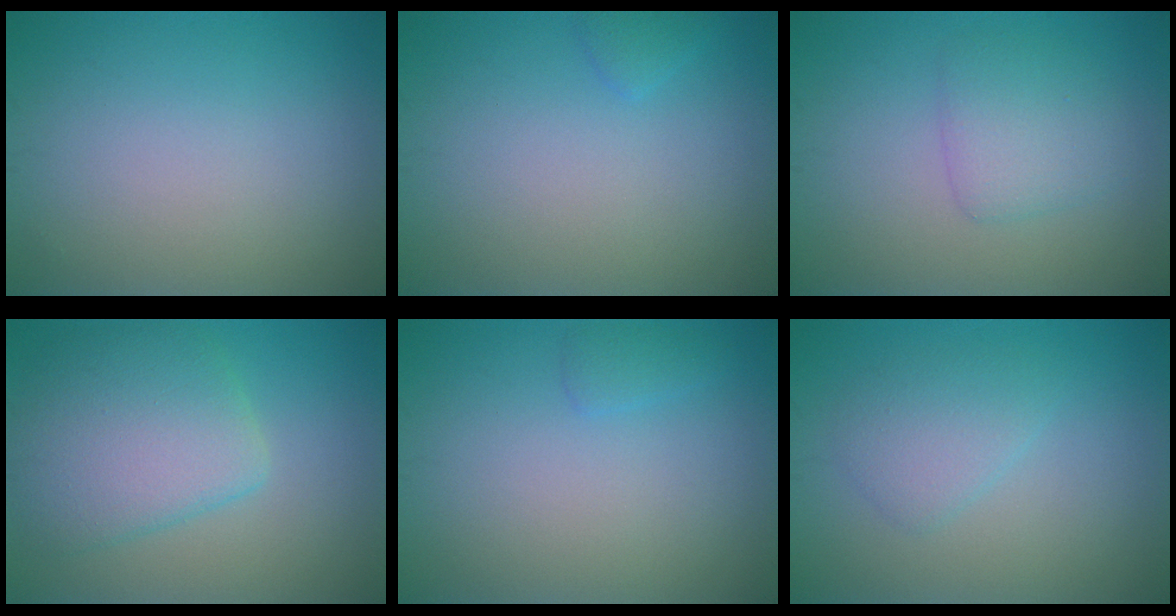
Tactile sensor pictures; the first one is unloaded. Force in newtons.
{"total": 0.9, "press": 0.9, "slide": 0.1}
{"total": 2.7, "press": 2.7, "slide": 0.1}
{"total": 6.3, "press": 6.3, "slide": 0.3}
{"total": 0.9, "press": 0.9, "slide": 0.1}
{"total": 2.3, "press": 2.3, "slide": 0.0}